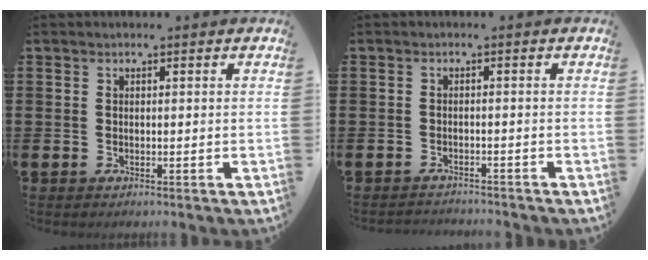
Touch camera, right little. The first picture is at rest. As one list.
[{"total": 1.2, "force": [-1.2, 0.0, -0.1], "torque": [-0.001, 0.002, -0.025]}]